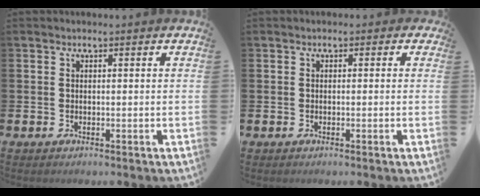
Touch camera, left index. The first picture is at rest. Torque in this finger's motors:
{"motor_torque": [1.13, -1.02, 0.21, 0.03]}